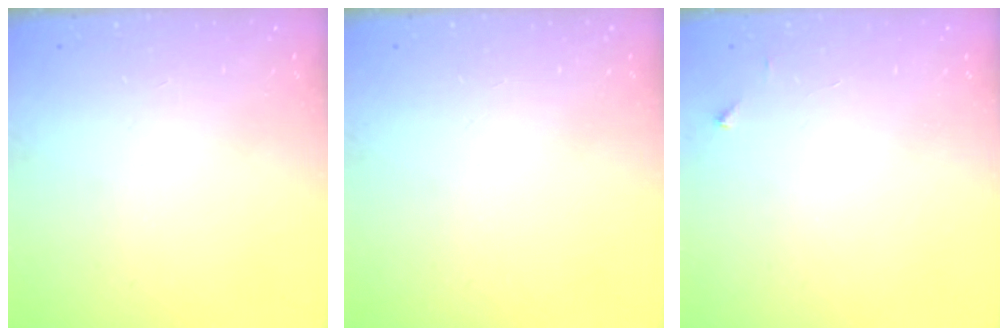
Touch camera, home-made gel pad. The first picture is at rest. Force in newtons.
{"total": 0.0}
{"total": 2.0, "press": 2.0, "slide": 0.2}